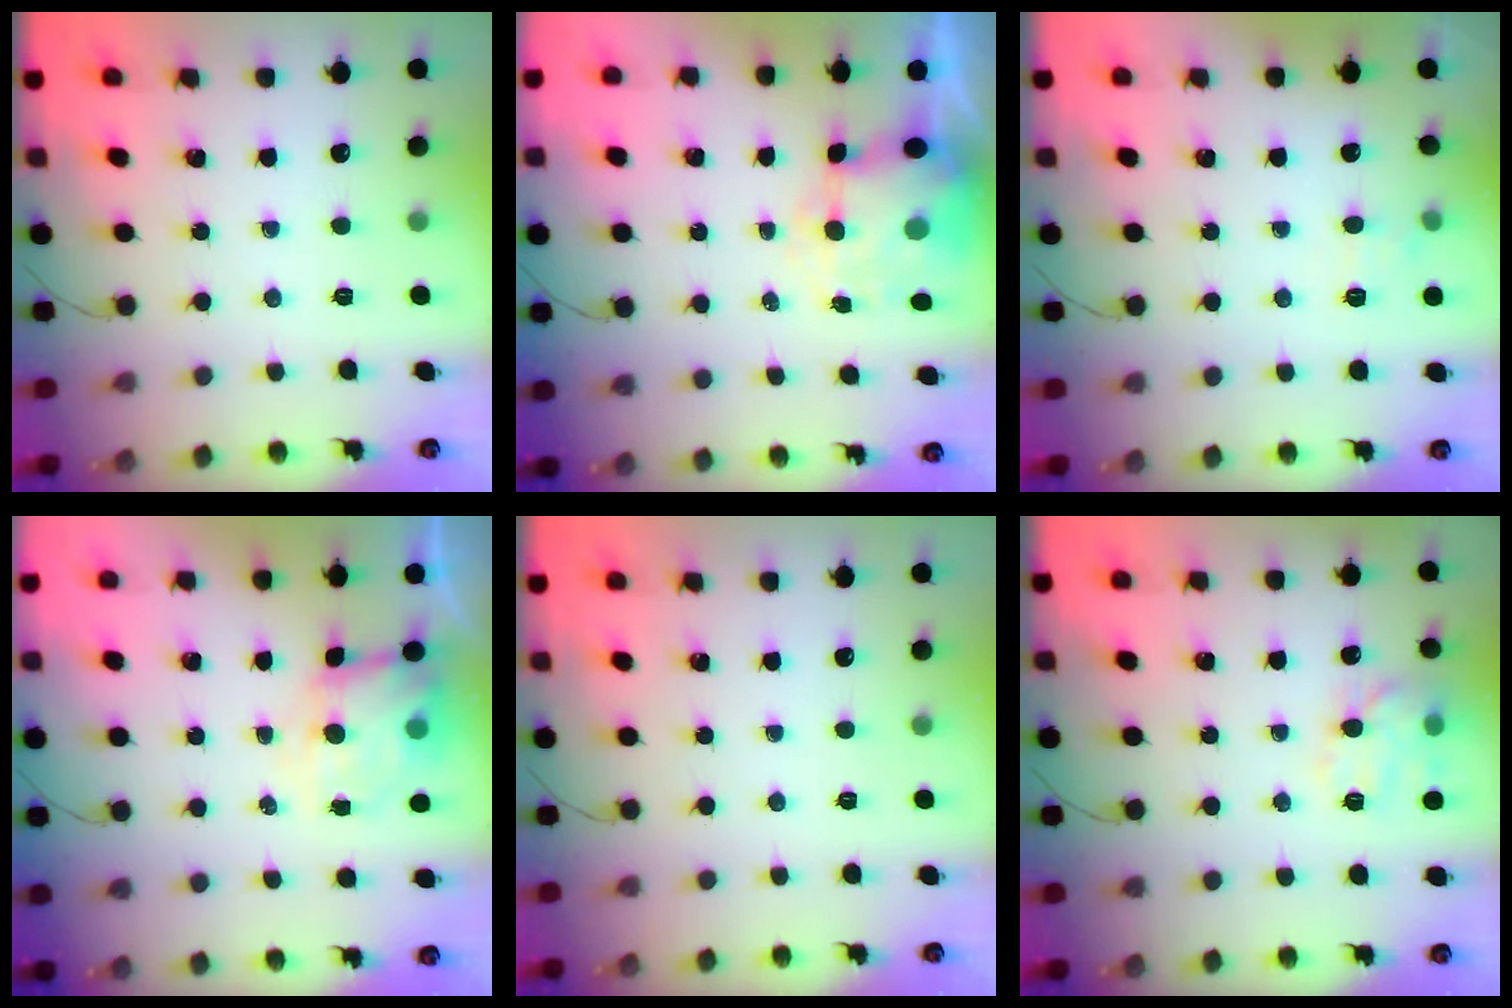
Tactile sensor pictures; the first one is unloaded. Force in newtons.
{"total": 7.7, "press": 7.5, "slide": 1.8}
{"total": 6.2, "press": 5.9, "slide": 1.8}
{"total": 7.1, "press": 7.0, "slide": 1.5}
{"total": 0.0}
{"total": 11.2, "press": 11.2, "slide": 0.5}